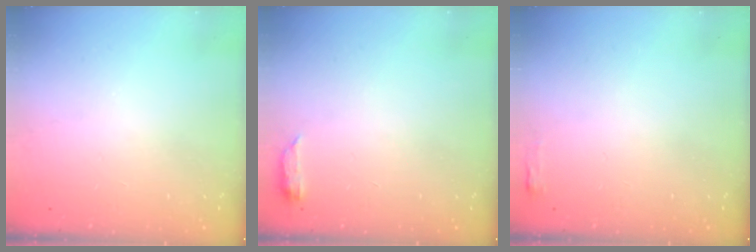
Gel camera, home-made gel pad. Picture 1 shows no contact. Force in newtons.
{"total": 3.5, "press": 3.5, "slide": 0.6}
{"total": 2.7, "press": 2.6, "slide": 0.8}